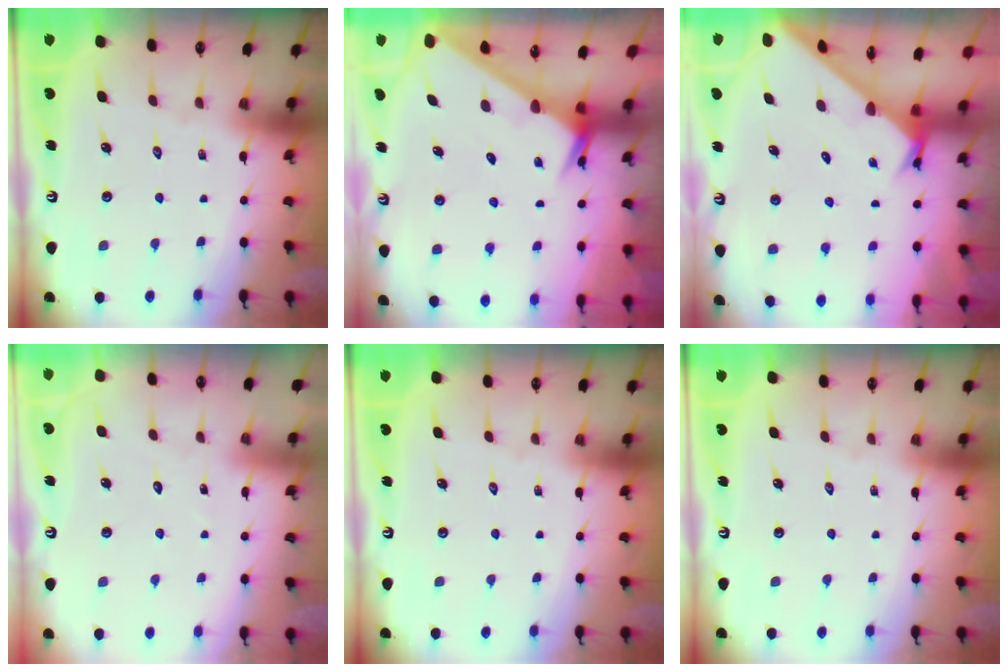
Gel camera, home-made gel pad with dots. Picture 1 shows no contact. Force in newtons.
{"total": 2.8, "press": 2.8, "slide": 0.1}
{"total": 2.4, "press": 2.4, "slide": 0.1}
{"total": 4.8, "press": 4.8, "slide": 0.5}
{"total": 0.0}
{"total": 0.0}